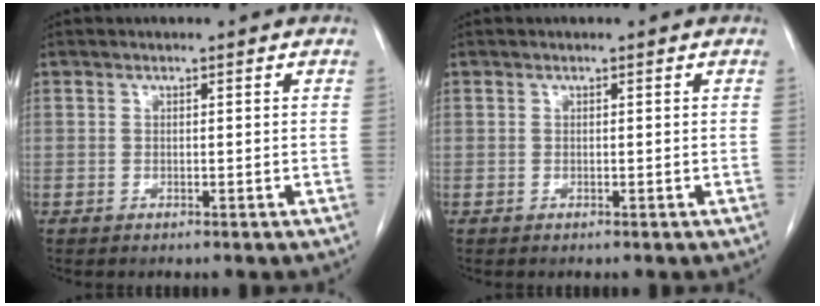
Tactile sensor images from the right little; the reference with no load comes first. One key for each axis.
{"total": 0.0}